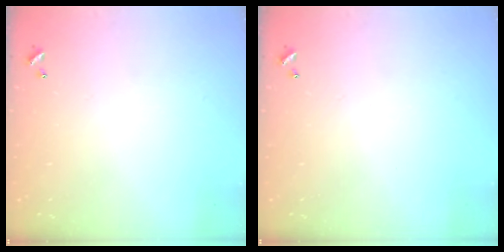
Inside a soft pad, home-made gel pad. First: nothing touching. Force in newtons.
{"total": 0.0}